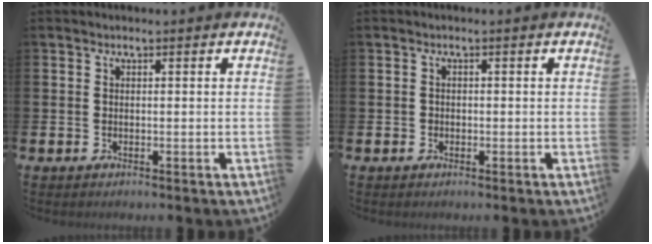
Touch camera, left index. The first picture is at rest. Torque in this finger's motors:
{"motor_torque": [-0.07, 0.05, -0.01, -0.01]}